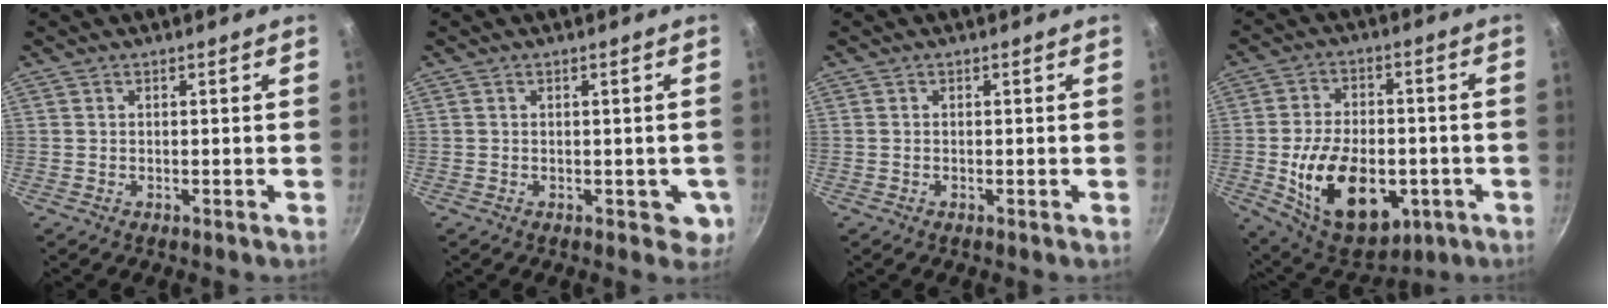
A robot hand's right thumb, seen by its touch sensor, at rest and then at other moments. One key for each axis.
{"total": 3.4, "fx": -0.4, "fy": 2.3, "fz": 2.5, "tx": -0.016, "ty": -0.003, "tz": -0.003}
{"total": 0.0}
{"total": 20.5, "fx": -4.9, "fy": 12.8, "fz": 15.3, "tx": -0.231, "ty": 0.011, "tz": -0.061}